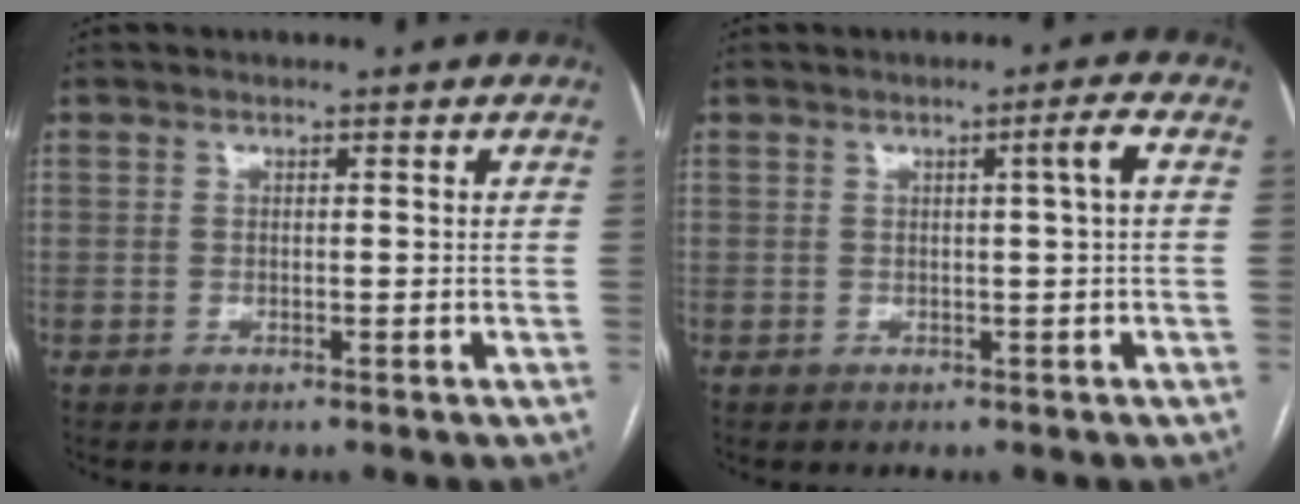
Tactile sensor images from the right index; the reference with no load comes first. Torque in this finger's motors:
{"motor_torque": [0.33, 0.09, 0.05, 0.02]}